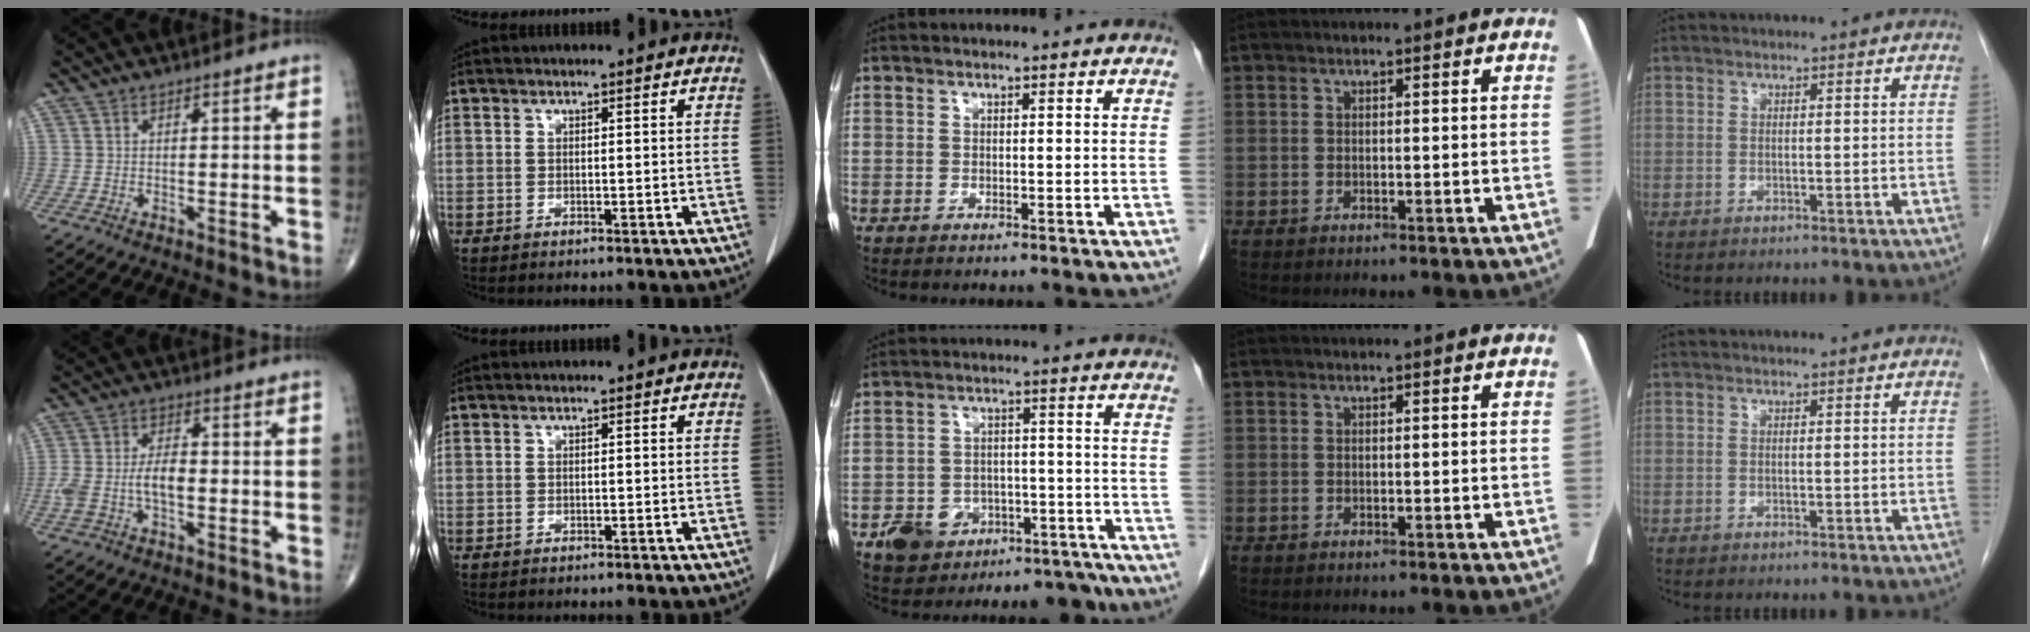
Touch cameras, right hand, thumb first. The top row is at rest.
{"thumb": {"total": 7.2, "force": [-1.2, 3.7, 6.1], "torque": [-0.140, 0.023, -0.021]}, "middle": {"total": 10.2, "force": [-6.7, 7.2, 3.0], "torque": [-0.039, 0.031, -0.091]}}